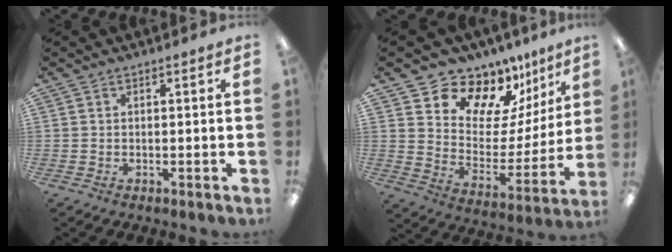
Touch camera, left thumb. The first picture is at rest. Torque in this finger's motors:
{"motor_torque": [0.11, 0.09, -0.13, -0.32, 0.00]}